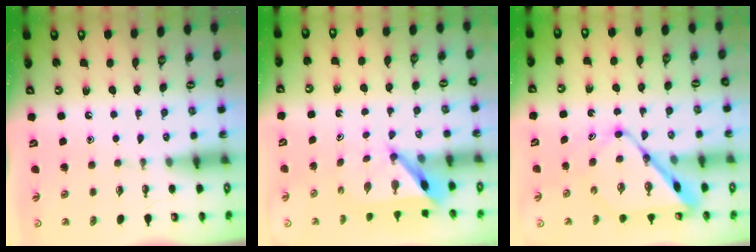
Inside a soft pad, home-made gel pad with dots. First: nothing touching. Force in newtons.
{"total": 5.4, "press": 5.4, "slide": 0.4}
{"total": 12.2, "press": 12.1, "slide": 1.2}